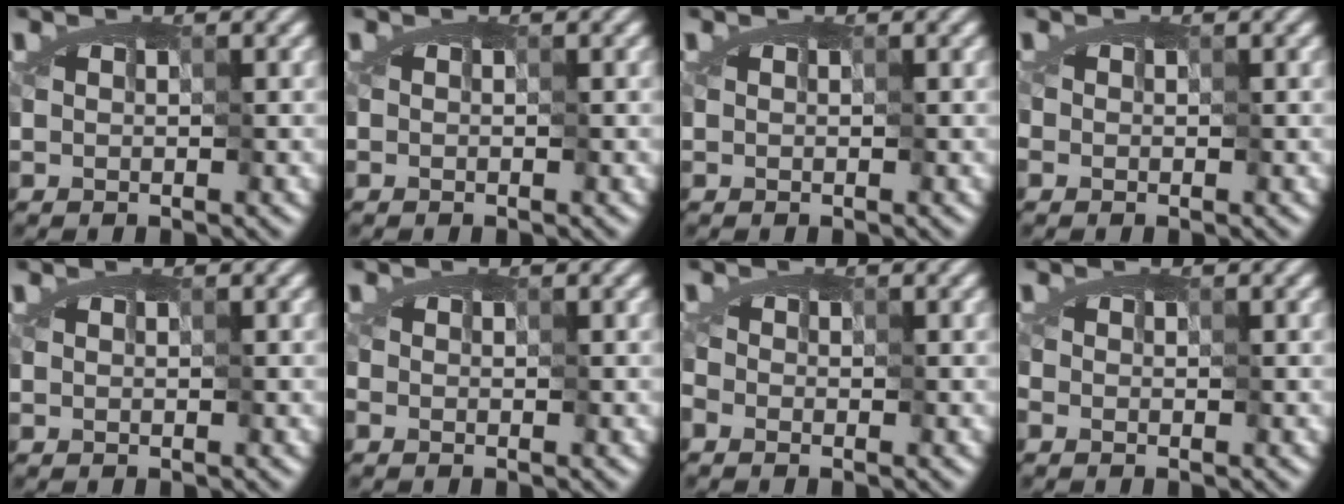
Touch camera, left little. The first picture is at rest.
{"total": 0.0}
{"total": 0.0}
{"total": 0.0}
{"total": 0.0}
{"total": 0.0}
{"total": 0.7, "force": [-0.1, 0.5, 0.4], "torque": [-0.011, -0.001, -0.003]}
{"total": 0.0}